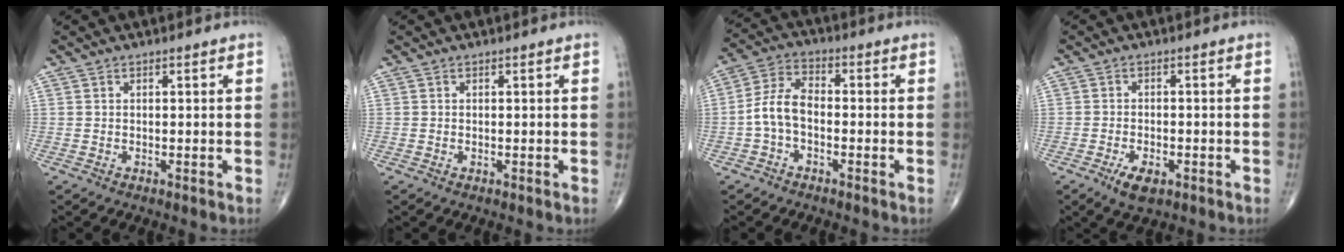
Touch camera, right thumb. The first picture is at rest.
{"total": 0.0}
{"total": 6.9, "force": [-1.7, 3.9, 5.4], "torque": [-0.109, 0.029, -0.042]}
{"total": 4.5, "force": [-2.3, 2.1, 3.3], "torque": [-0.057, 0.000, -0.035]}